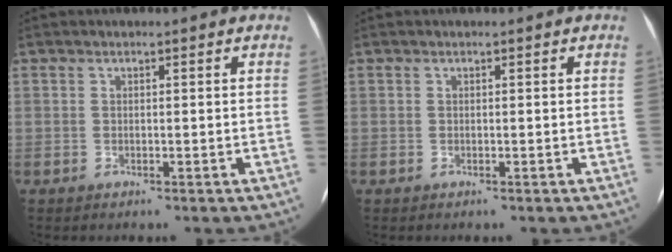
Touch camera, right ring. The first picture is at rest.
{"total": 0.0}